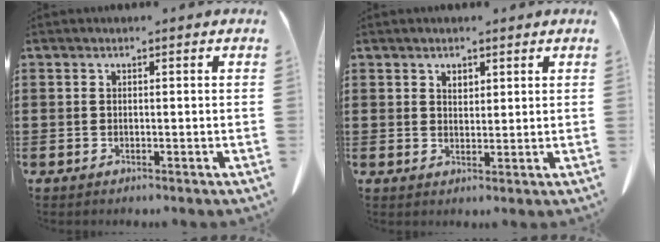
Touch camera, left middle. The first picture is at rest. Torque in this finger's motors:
{"motor_torque": [0.55, 0.53, 0.02, 0.05]}